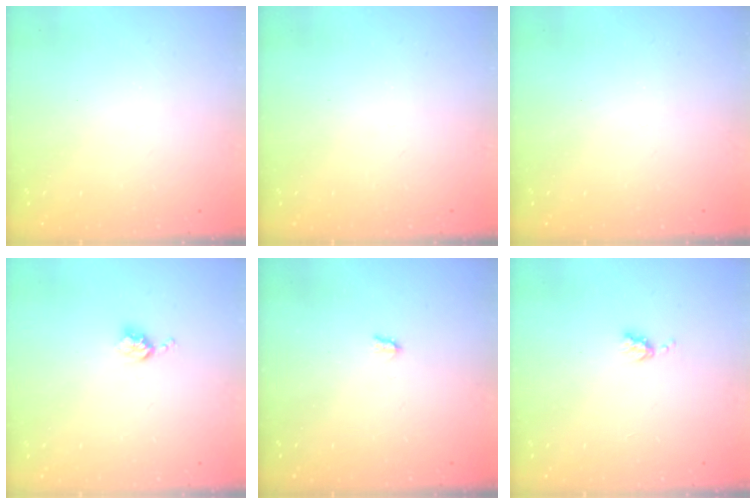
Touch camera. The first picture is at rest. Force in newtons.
{"total": 0.0}
{"total": 0.0}
{"total": 3.5, "press": 3.5, "slide": 0.4}
{"total": 1.7, "press": 1.6, "slide": 0.3}
{"total": 3.9, "press": 3.9, "slide": 0.5}